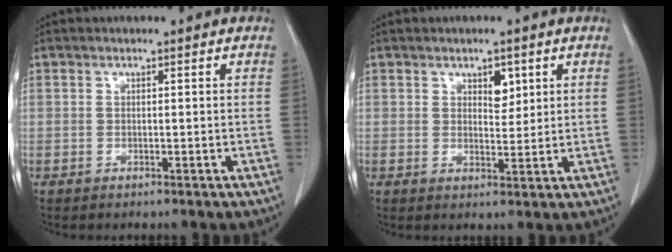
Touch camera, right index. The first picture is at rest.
{"total": 2.9, "force": [1.5, 1.5, 2.0], "torque": [-0.027, -0.002, 0.025]}